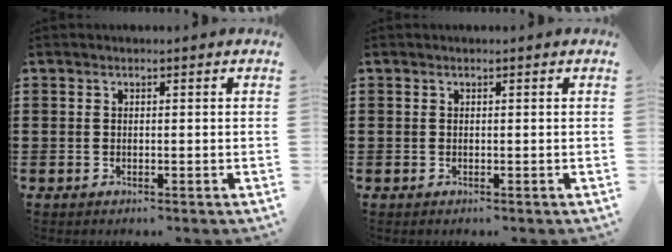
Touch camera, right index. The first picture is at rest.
{"total": 0.0}